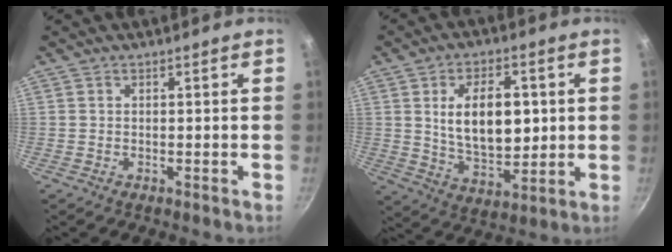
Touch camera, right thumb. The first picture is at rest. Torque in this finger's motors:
{"motor_torque": [-0.33, 0.82, 0.21, 0.50, 0.13]}